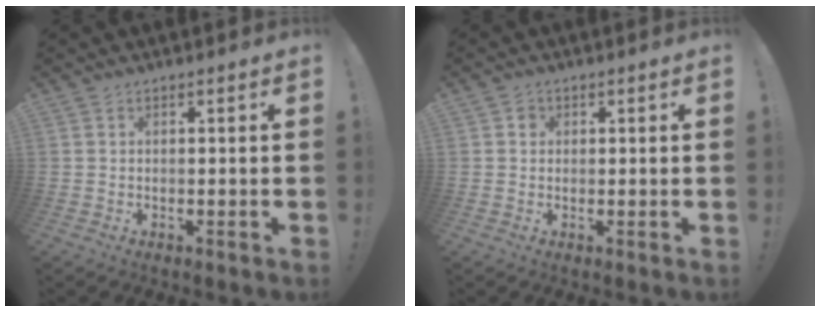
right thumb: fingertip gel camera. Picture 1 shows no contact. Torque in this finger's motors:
{"motor_torque": [0.26, 0.48, 0.17, -0.04, -0.09]}